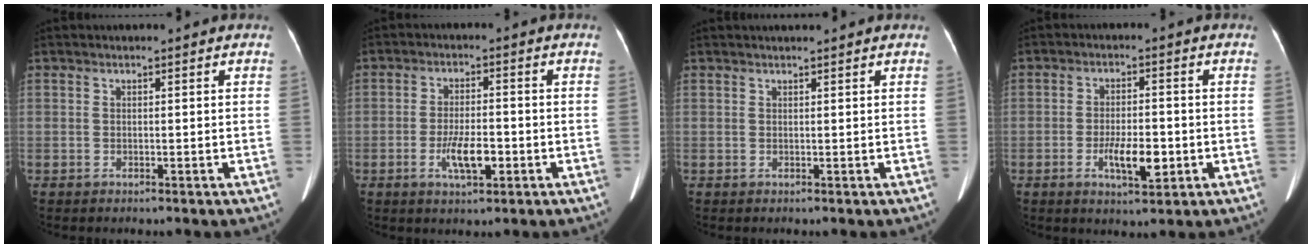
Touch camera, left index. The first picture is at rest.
{"total": 5.6, "force": [-2.1, 1.6, 4.9], "torque": [-0.095, -0.004, -0.038]}
{"total": 2.1, "force": [1.9, 0.0, 0.9], "torque": [-0.009, 0.016, 0.022]}
{"total": 6.1, "force": [-2.0, 1.9, 5.5], "torque": [-0.099, -0.006, -0.034]}